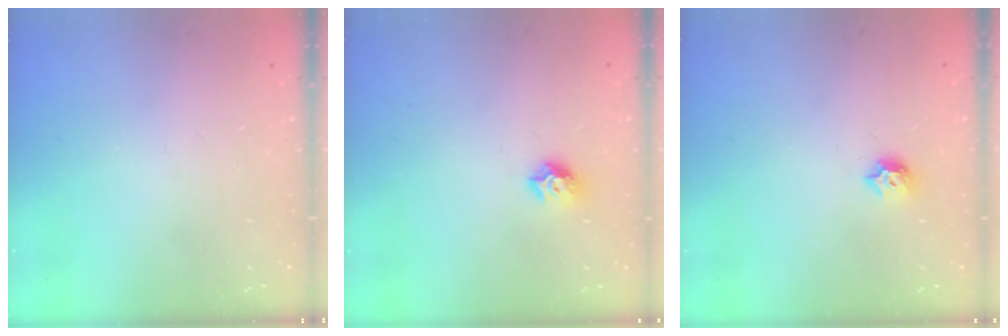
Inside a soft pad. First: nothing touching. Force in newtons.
{"total": 8.2, "press": 8.1, "slide": 1.0}
{"total": 6.3, "press": 6.3, "slide": 0.8}